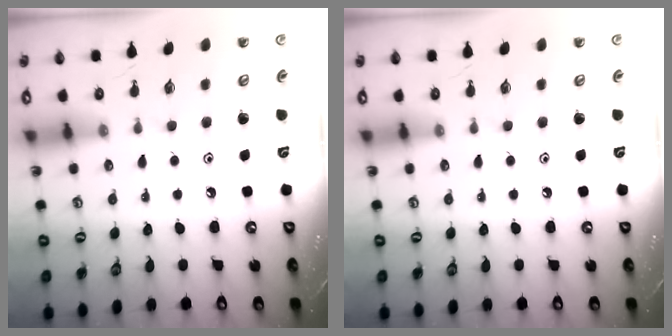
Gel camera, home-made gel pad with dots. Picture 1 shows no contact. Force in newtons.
{"total": 0.0}